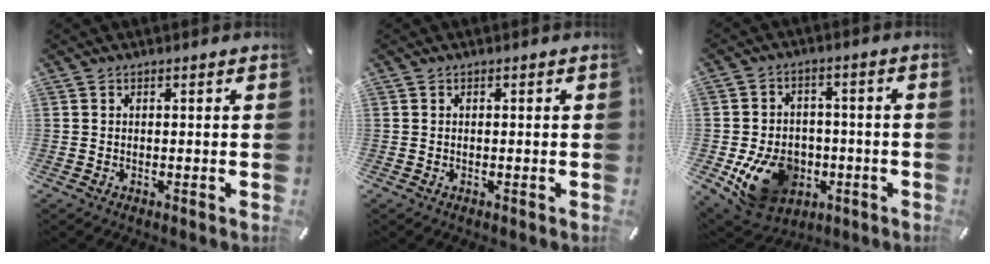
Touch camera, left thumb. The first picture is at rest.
{"total": 0.0}
{"total": 14.6, "force": [-4.9, 11.2, 7.9], "torque": [-0.157, 0.027, -0.075]}